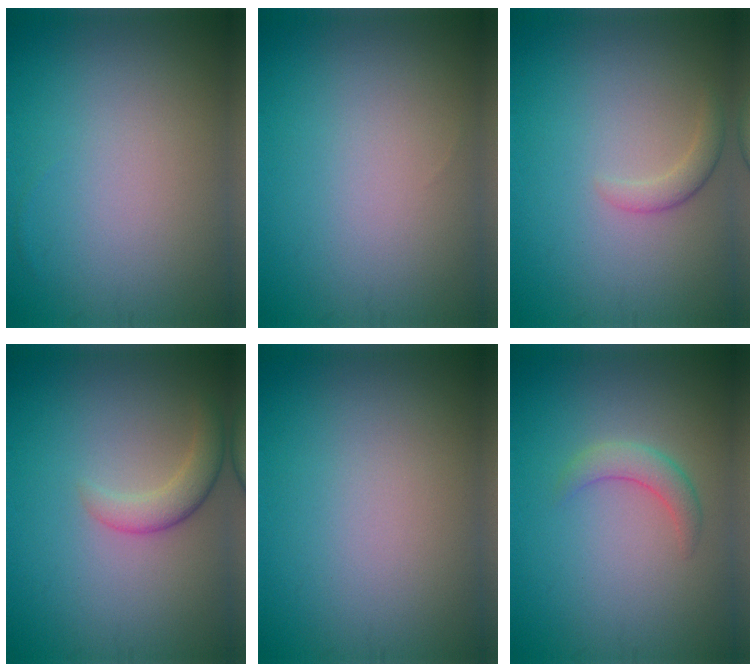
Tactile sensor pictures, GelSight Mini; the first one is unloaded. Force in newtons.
{"total": 0.0}
{"total": 1.5, "press": 1.5, "slide": 0.1}
{"total": 2.6, "press": 2.6, "slide": 0.2}
{"total": 0.0}
{"total": 2.2, "press": 2.2, "slide": 0.2}